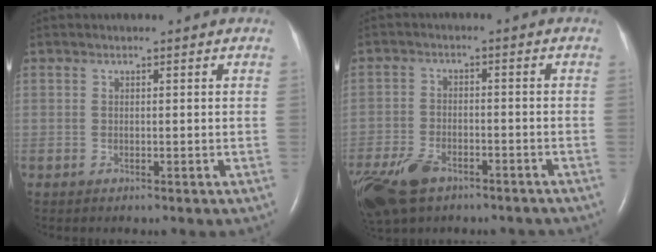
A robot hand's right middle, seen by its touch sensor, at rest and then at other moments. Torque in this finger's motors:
{"motor_torque": [0.13, -0.21, 0.16, 0.09]}